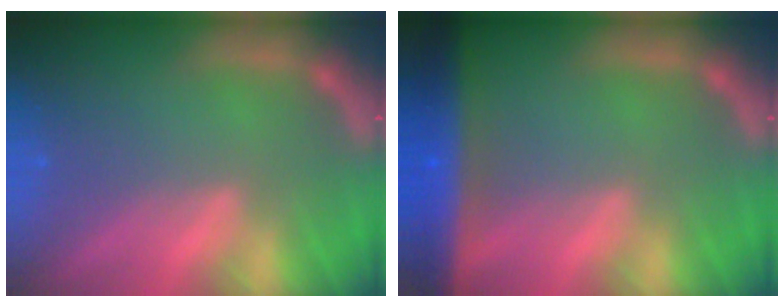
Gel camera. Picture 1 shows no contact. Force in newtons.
{"total": 8.6}